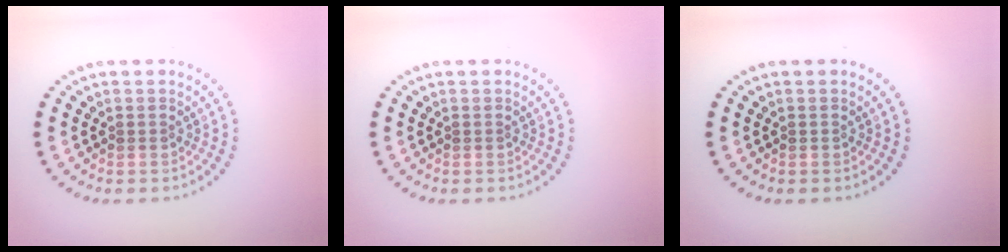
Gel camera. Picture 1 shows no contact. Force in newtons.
{"total": 0.0}
{"total": 0.0}